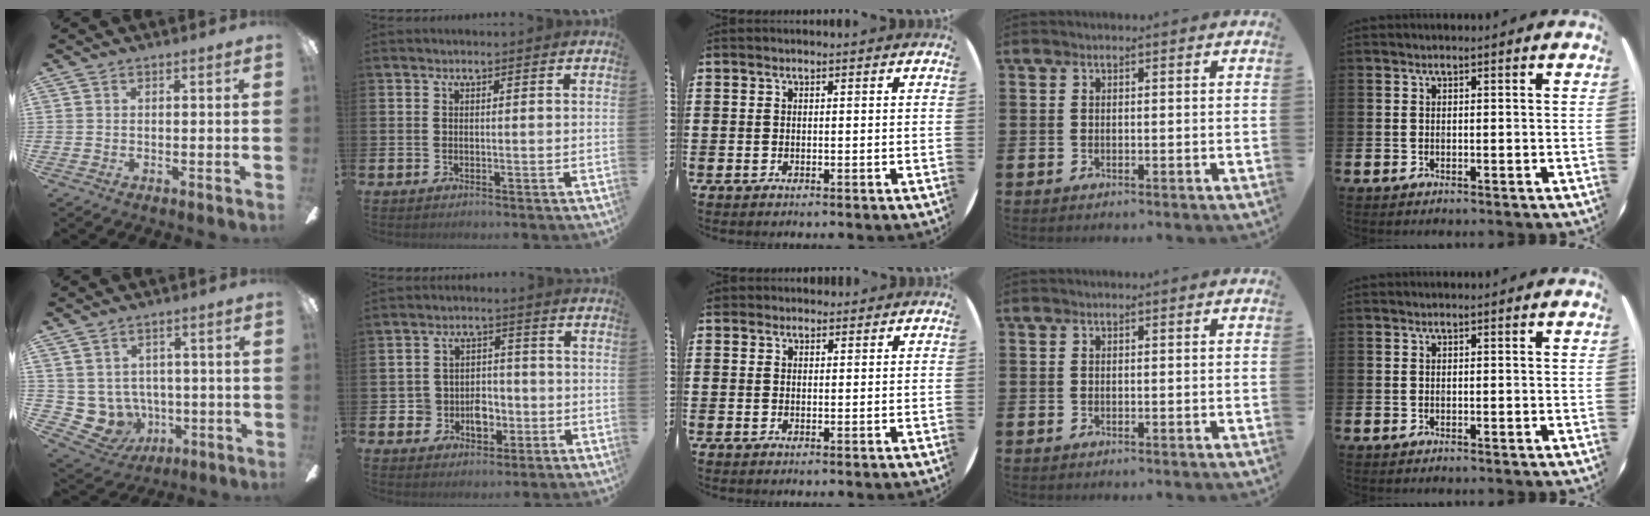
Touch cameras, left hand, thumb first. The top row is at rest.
{"thumb": {"total": 6.9, "force": [0.2, 6.7, 1.6], "torque": [-0.078, -0.009, 0.014]}, "index": {"total": 4.8, "force": [-1.6, 4.1, 1.8], "torque": [-0.031, 0.006, -0.036]}, "middle": {"total": 1.5, "force": [1.4, 0.5, -0.1], "torque": [-0.001, 0.004, 0.028]}}